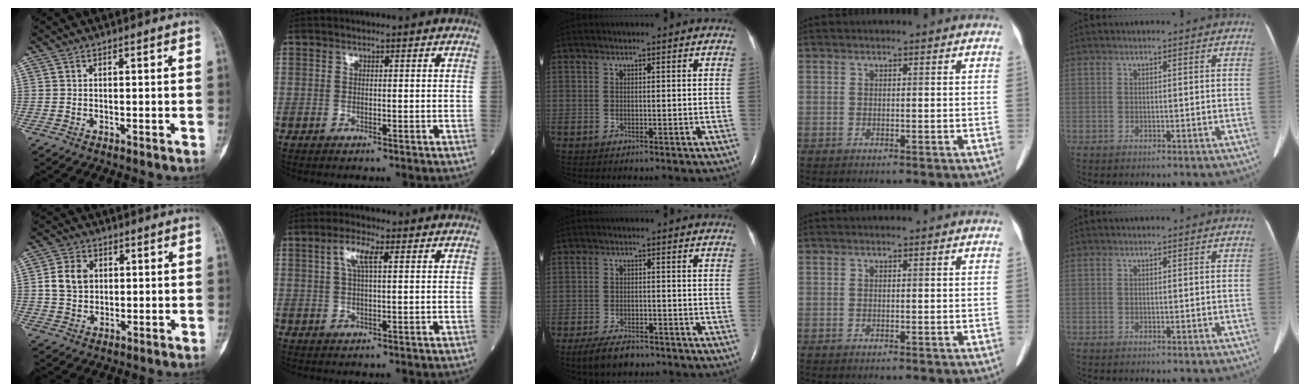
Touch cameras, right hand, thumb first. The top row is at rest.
{"thumb": {"total": 6.7, "force": [1.1, 5.4, 3.9], "torque": [-0.057, 0.002, 0.020]}, "index": {"total": 4.1, "force": [1.4, 0.9, 3.7], "torque": [-0.079, 0.011, 0.029]}, "middle": {"total": 5.1, "force": [-3.9, 1.9, 2.6], "torque": [-0.053, -0.005, -0.064]}}